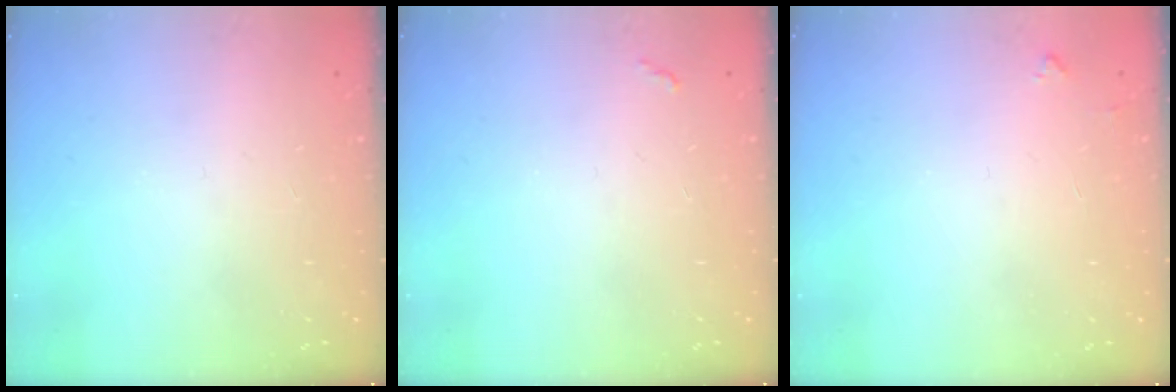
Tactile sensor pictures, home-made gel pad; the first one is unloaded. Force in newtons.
{"total": 2.8, "press": 2.8, "slide": 0.4}
{"total": 3.8, "press": 3.7, "slide": 0.4}